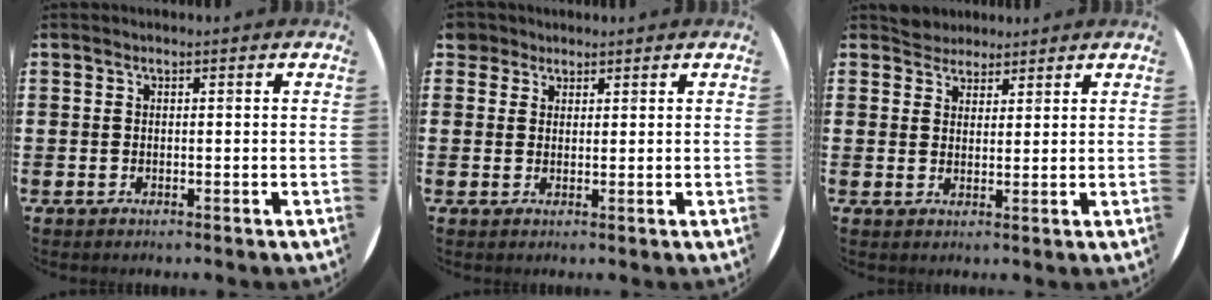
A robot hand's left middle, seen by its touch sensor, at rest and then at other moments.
{"total": 2.3, "force": [1.8, 1.3, 0.1], "torque": [0.001, 0.002, 0.035]}
{"total": 3.1, "force": [3.0, 1.0, -0.3], "torque": [-0.003, -0.001, 0.059]}